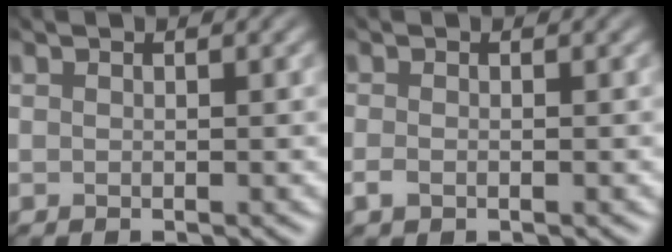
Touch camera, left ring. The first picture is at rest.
{"total": 0.7, "force": [-0.3, 0.1, 0.6], "torque": [-0.019, -0.002, 0.000]}